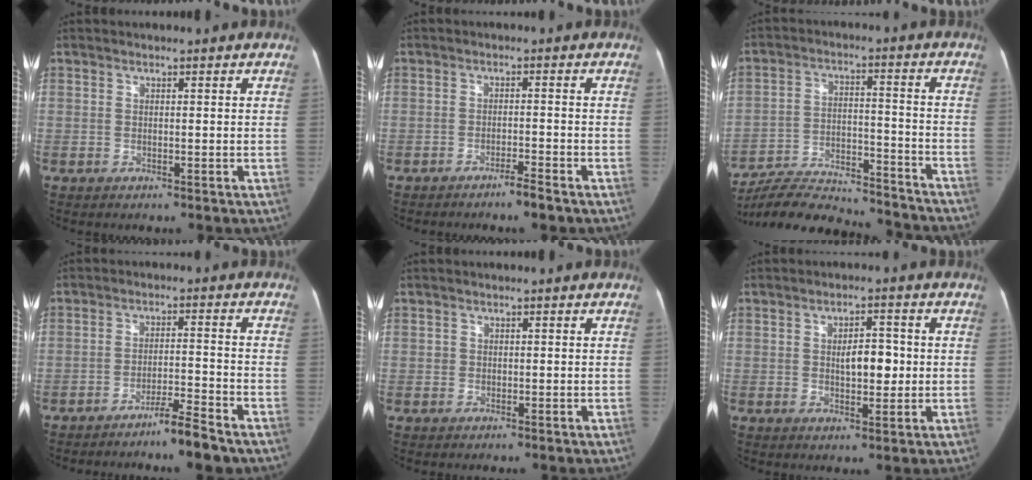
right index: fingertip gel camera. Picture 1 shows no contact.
{"total": 2.7, "force": [-2.3, 0.0, 1.5], "torque": [-0.026, 0.000, -0.039]}
{"total": 20.6, "force": [-19.3, 3.9, 6.0], "torque": [-0.117, 0.011, -0.286]}
{"total": 5.7, "force": [-4.5, -0.1, 3.4], "torque": [-0.053, -0.005, -0.081]}
{"total": 1.1, "force": [0.1, 1.0, 0.2], "torque": [-0.003, 0.011, 0.003]}
{"total": 5.5, "force": [0.2, 2.5, 4.9], "torque": [-0.074, 0.011, 0.007]}